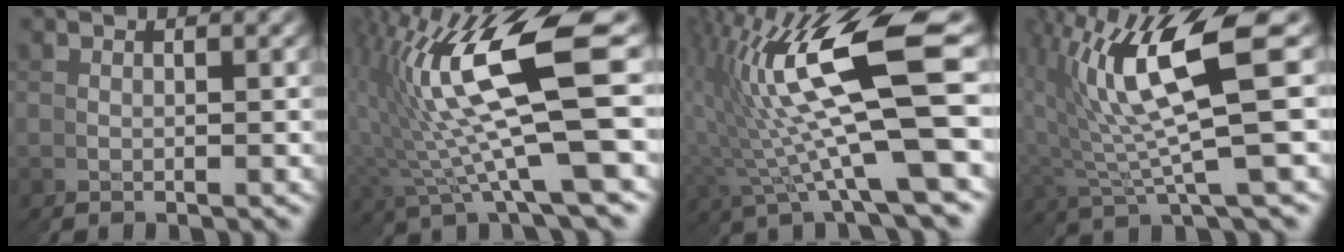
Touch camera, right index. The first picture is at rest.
{"total": 10.9, "force": [1.8, 4.5, 9.7], "torque": [-0.167, 0.027, 0.021]}
{"total": 12.1, "force": [2.2, 5.3, 10.6], "torque": [-0.185, 0.019, 0.025]}
{"total": 8.6, "force": [1.6, 4.0, 7.4], "torque": [-0.140, 0.011, 0.027]}